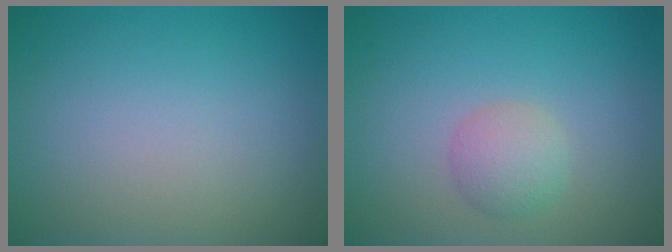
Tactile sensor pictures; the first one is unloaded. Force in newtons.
{"total": 2.3, "press": 2.3, "slide": 0.0}